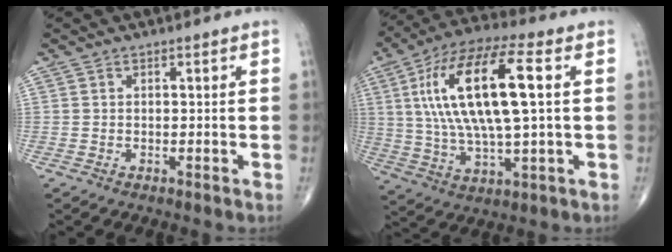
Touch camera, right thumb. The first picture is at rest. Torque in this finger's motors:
{"motor_torque": [-0.80, 3.46, 1.74, 1.04, 0.66]}